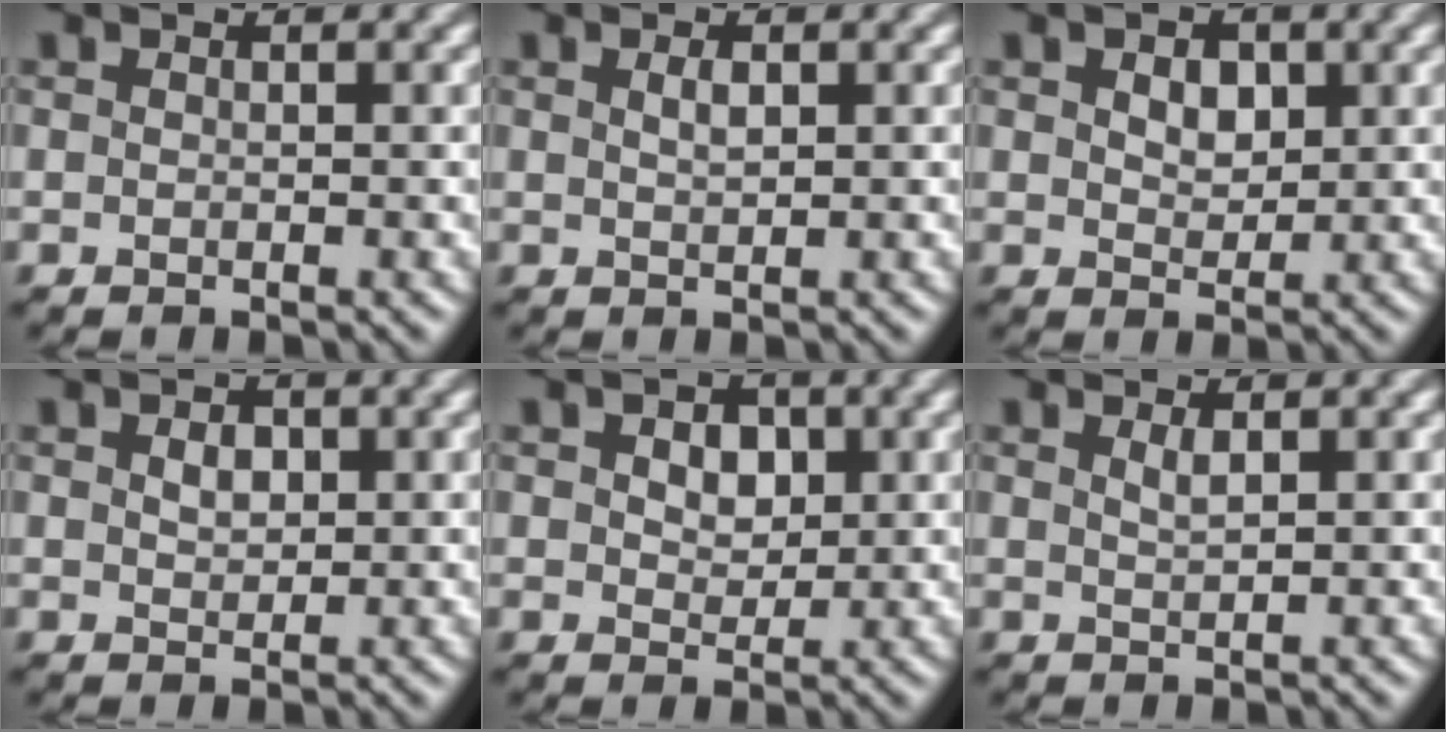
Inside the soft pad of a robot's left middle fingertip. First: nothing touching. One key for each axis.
{"total": 1.1, "fx": 0.5, "fy": 0.4, "fz": 0.9, "tx": -0.019, "ty": 0.001, "tz": 0.011}
{"total": 2.6, "fx": 0.9, "fy": 1.7, "fz": 1.7, "tx": -0.032, "ty": 0.000, "tz": 0.015}
{"total": 1.6, "fx": 0.5, "fy": 1.1, "fz": 1.0, "tx": -0.019, "ty": 0.000, "tz": 0.010}
{"total": 3.6, "fx": 1.2, "fy": 2.4, "fz": 2.4, "tx": -0.034, "ty": 0.009, "tz": 0.009}
{"total": 1.1, "fx": 0.6, "fy": 0.3, "fz": 0.8, "tx": -0.014, "ty": 0.001, "tz": 0.011}